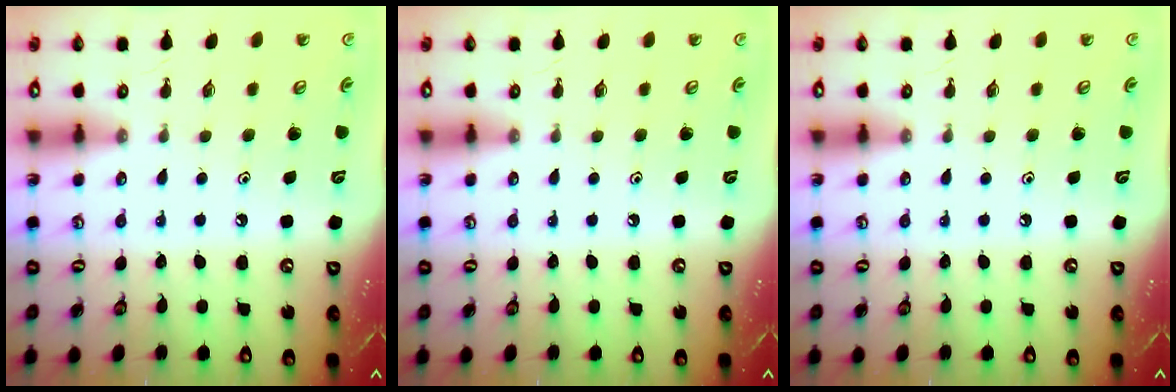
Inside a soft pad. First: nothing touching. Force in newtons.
{"total": 0.0}
{"total": 0.0}